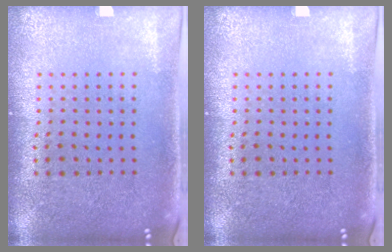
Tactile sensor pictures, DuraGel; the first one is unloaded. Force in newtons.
{"total": 0.0}